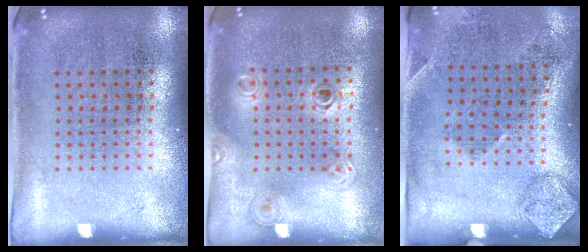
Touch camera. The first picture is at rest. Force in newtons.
{"total": 1.2, "press": 1.1, "slide": 0.5}
{"total": 1.8, "press": 1.1, "slide": 1.4}